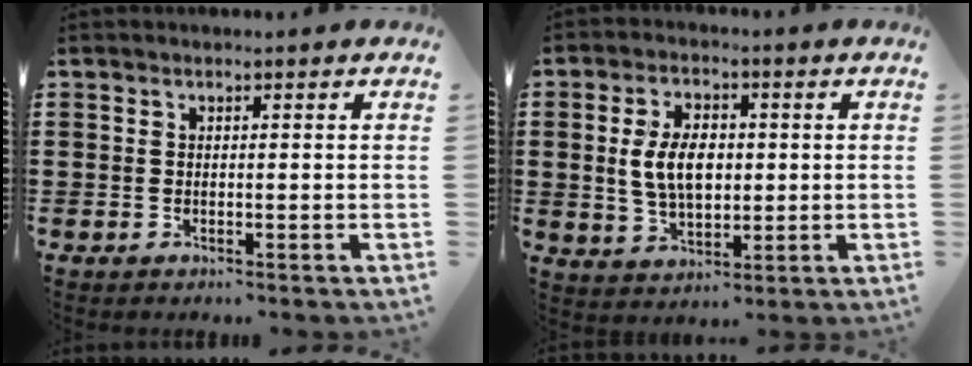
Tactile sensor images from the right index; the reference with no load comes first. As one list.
[{"total": 7.3, "force": [0.5, 4.4, 5.8], "torque": [-0.130, 0.005, 0.000]}]